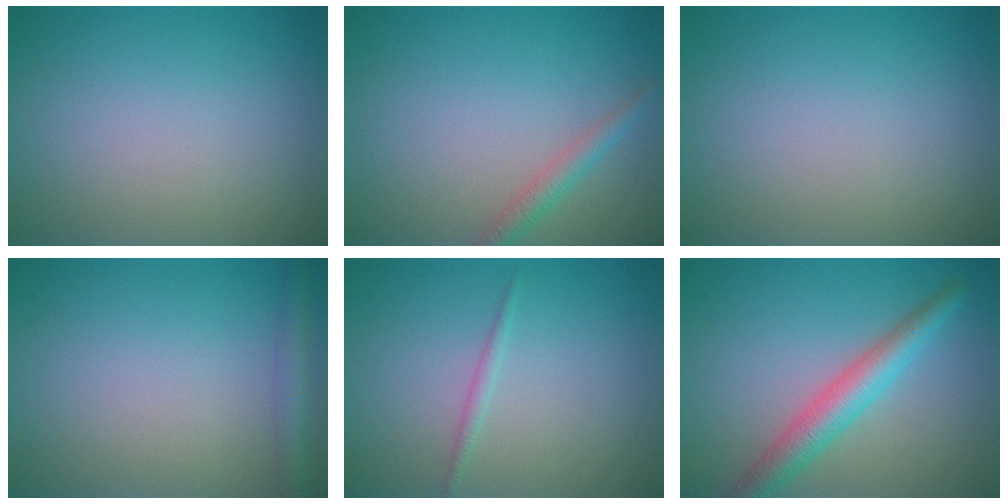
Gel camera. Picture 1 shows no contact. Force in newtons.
{"total": 1.8, "press": 1.8, "slide": 0.1}
{"total": 0.0}
{"total": 2.1, "press": 2.1, "slide": 0.1}
{"total": 0.8, "press": 0.8, "slide": 0.0}
{"total": 4.2, "press": 4.2, "slide": 0.1}